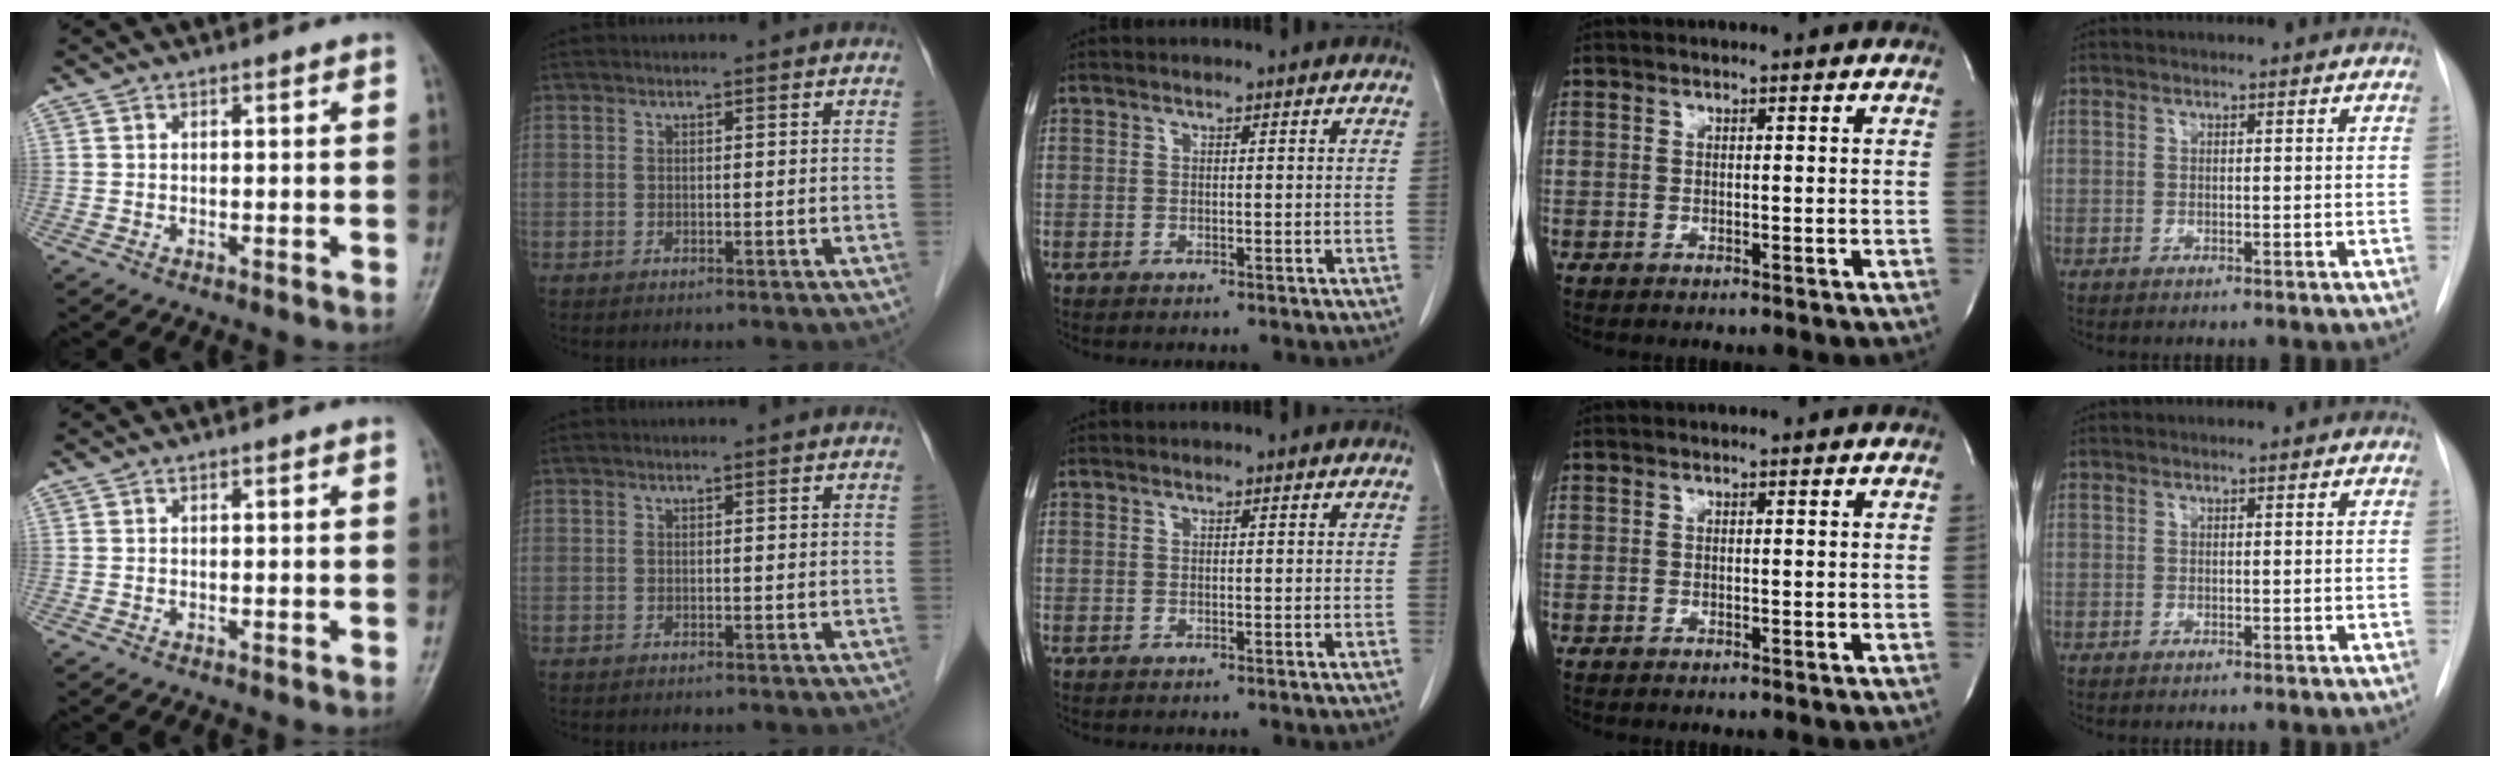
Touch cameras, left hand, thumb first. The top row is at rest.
{}